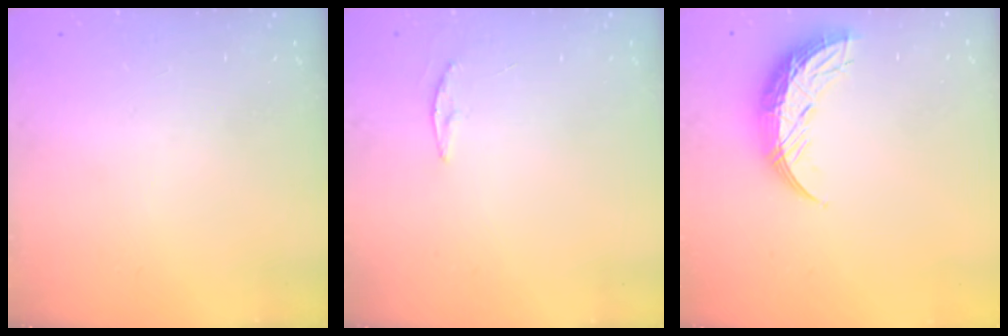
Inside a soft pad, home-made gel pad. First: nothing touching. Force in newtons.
{"total": 3.3, "press": 3.3, "slide": 0.4}
{"total": 10.5, "press": 10.5, "slide": 0.8}